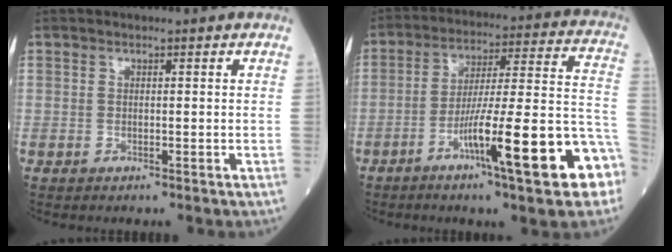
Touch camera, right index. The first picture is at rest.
{"total": 18.2, "force": [-8.3, 1.0, 16.1], "torque": [-0.219, 0.007, -0.126]}